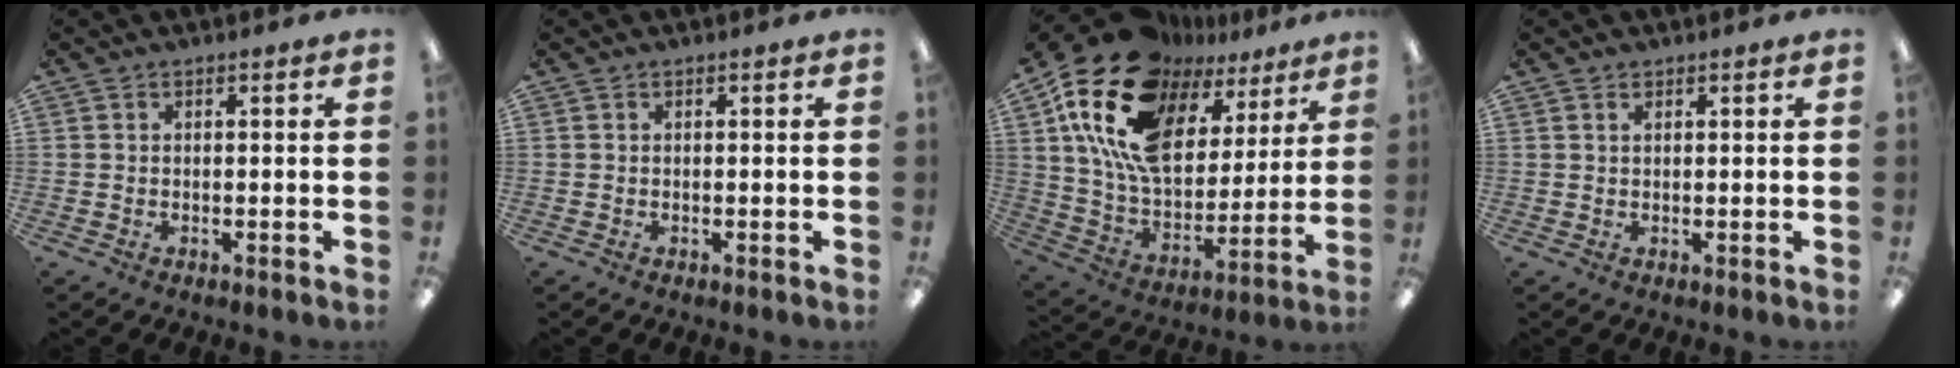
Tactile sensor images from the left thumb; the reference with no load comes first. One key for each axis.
{"total": 0.0}
{"total": 22.4, "fx": 12.8, "fy": 13.0, "fz": 13.0, "tx": -0.261, "ty": -0.070, "tz": 0.228}
{"total": 0.8, "fx": 0.6, "fy": 0.4, "fz": 0.4, "tx": -0.009, "ty": 0.002, "tz": 0.011}